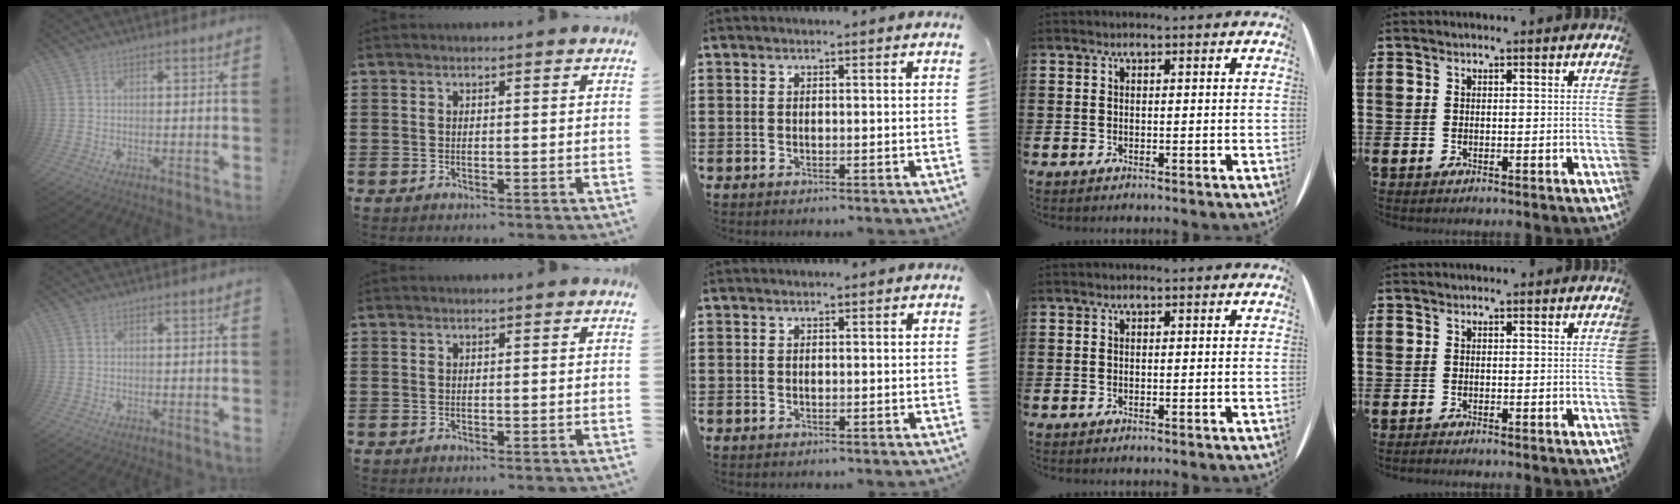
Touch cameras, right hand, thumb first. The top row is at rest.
{}